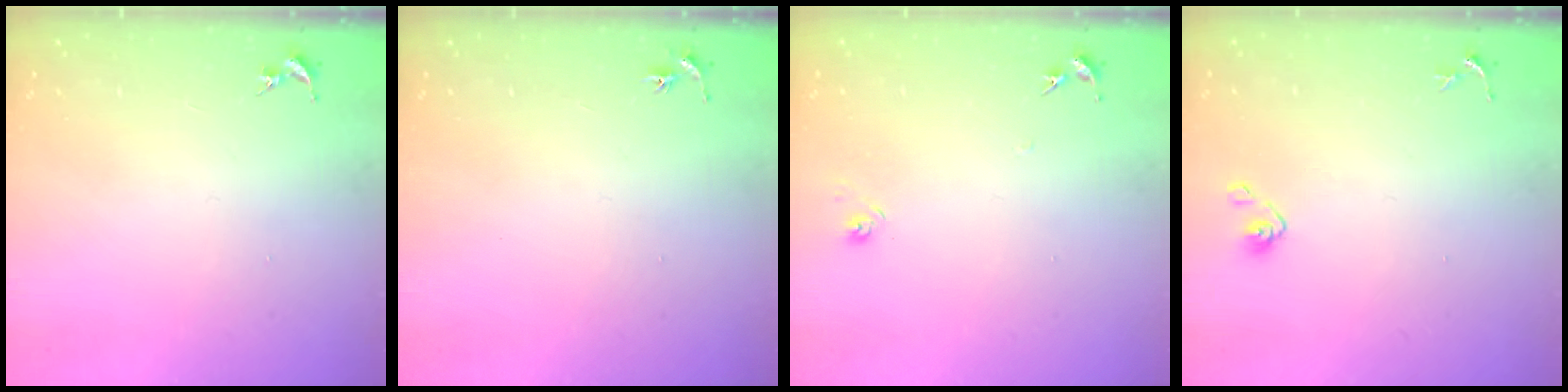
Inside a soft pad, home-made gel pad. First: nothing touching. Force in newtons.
{"total": 3.0, "press": 3.0, "slide": 0.3}
{"total": 5.0, "press": 5.0, "slide": 0.7}
{"total": 4.9, "press": 4.6, "slide": 1.8}